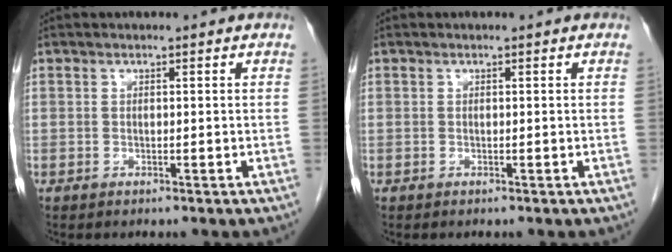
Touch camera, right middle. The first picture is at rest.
{"total": 0.0}